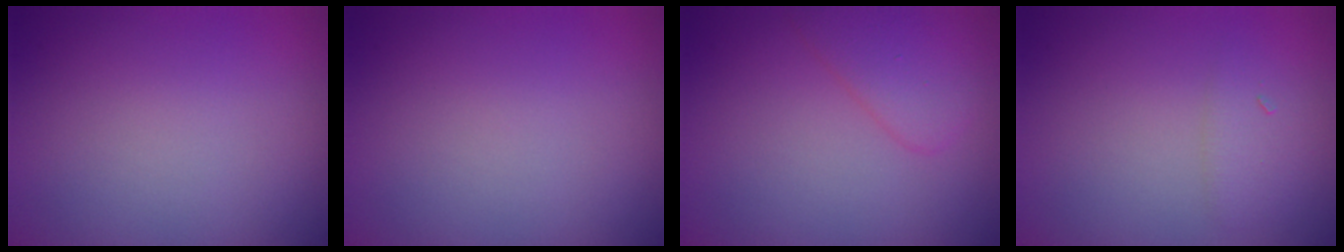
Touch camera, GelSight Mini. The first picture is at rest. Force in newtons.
{"total": 0.0}
{"total": 2.9, "press": 2.9, "slide": 0.3}
{"total": 1.3, "press": 1.3, "slide": 0.1}